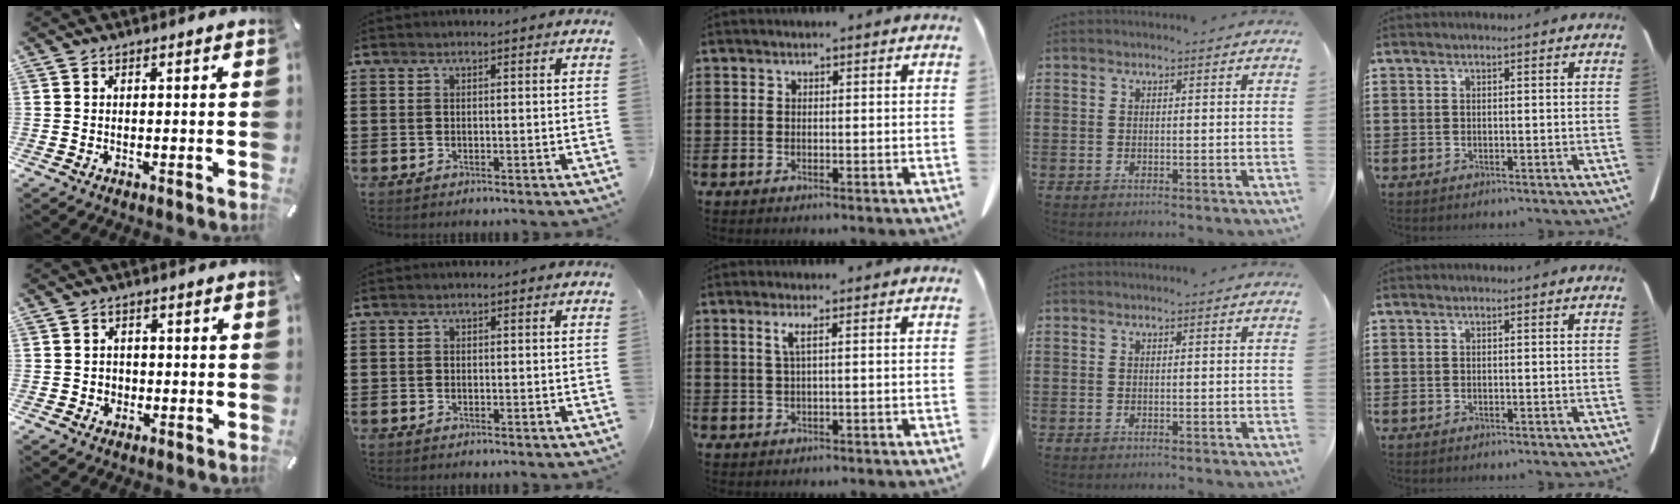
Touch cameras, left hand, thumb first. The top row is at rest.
{"thumb": {"total": 2.5, "force": [-0.6, 2.4, 0.5], "torque": [-0.003, 0.002, -0.016]}, "index": {"total": 0.5, "force": [-0.4, 0.3, 0.1], "torque": [-0.003, 0.000, -0.009]}, "middle": {"total": 2.0, "force": [0.5, 0.0, 1.9], "torque": [-0.039, -0.002, 0.008]}}